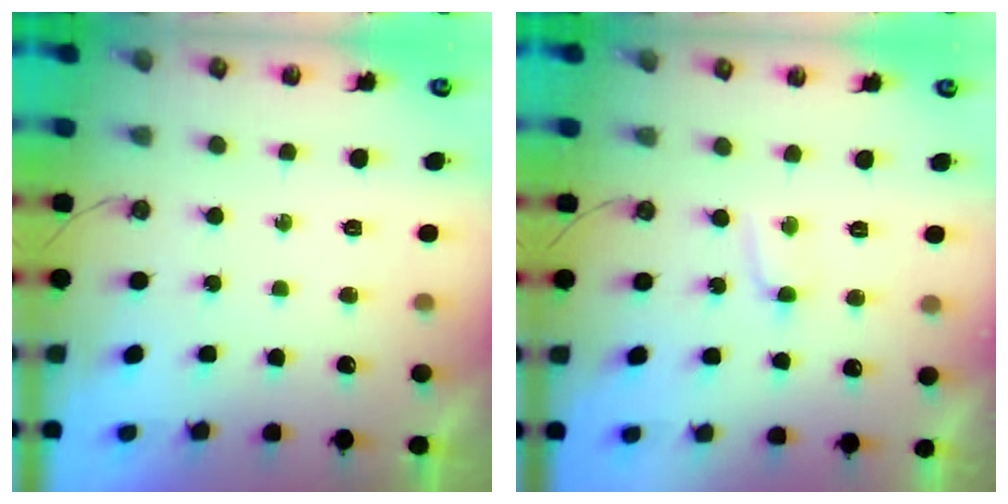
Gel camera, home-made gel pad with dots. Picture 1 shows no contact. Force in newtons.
{"total": 2.4, "press": 2.3, "slide": 0.4}